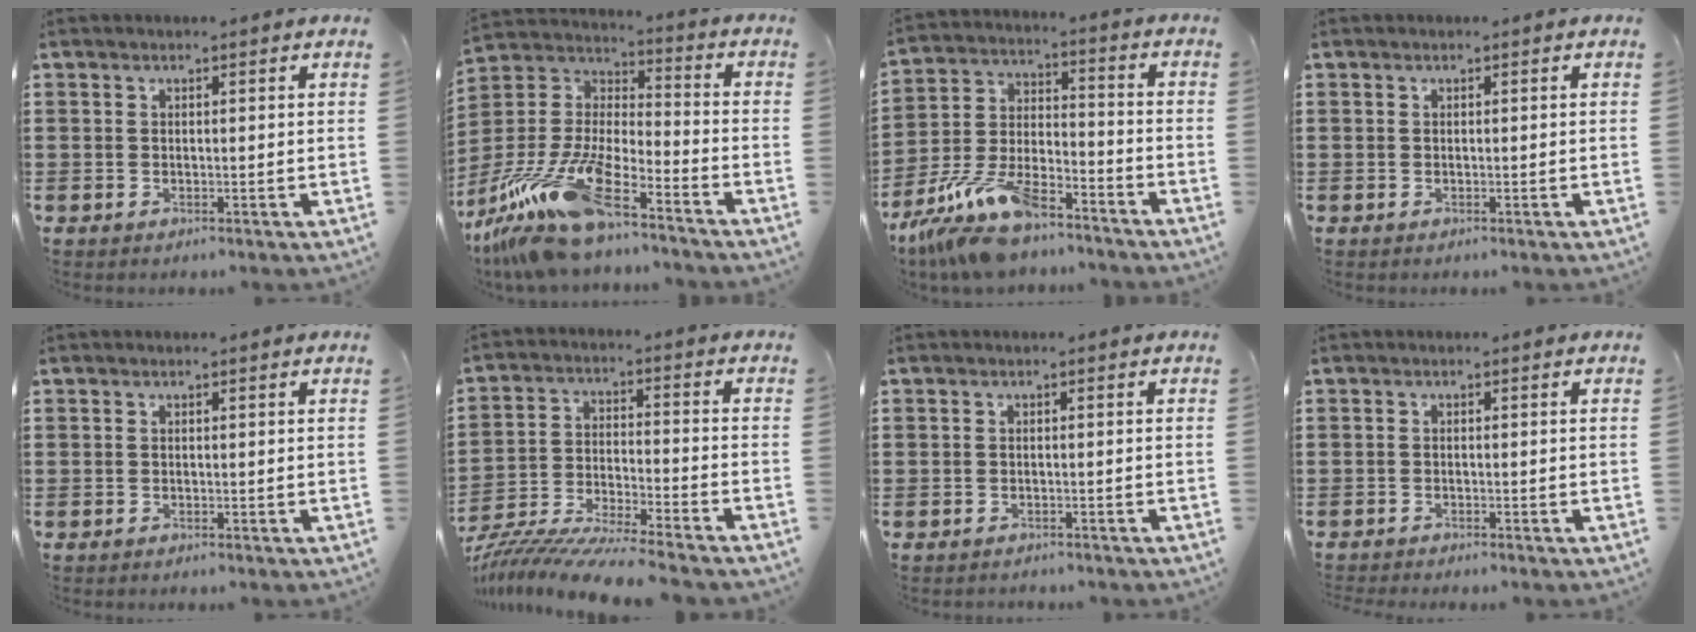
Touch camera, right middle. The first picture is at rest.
{"total": 15.6, "force": [-11.9, 3.0, 9.6], "torque": [-0.218, 0.010, -0.229]}
{"total": 12.1, "force": [-10.2, 3.0, 5.9], "torque": [-0.123, 0.022, -0.201]}
{"total": 0.0}
{"total": 0.0}
{"total": 8.7, "force": [-8.4, -0.5, 2.1], "torque": [-0.042, -0.001, -0.169]}
{"total": 0.7, "force": [-0.6, 0.3, -0.1], "torque": [0.002, 0.002, -0.014]}
{"total": 0.7, "force": [-0.7, 0.0, 0.1], "torque": [-0.003, -0.002, -0.015]}